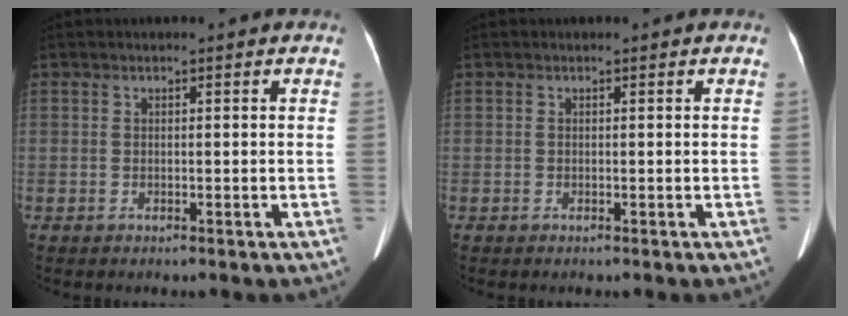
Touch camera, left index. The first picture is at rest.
{"total": 0.0}